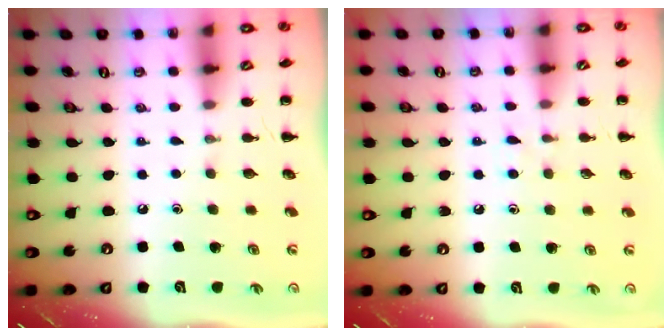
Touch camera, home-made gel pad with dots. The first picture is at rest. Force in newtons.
{"total": 3.7, "press": 3.3, "slide": 1.6}